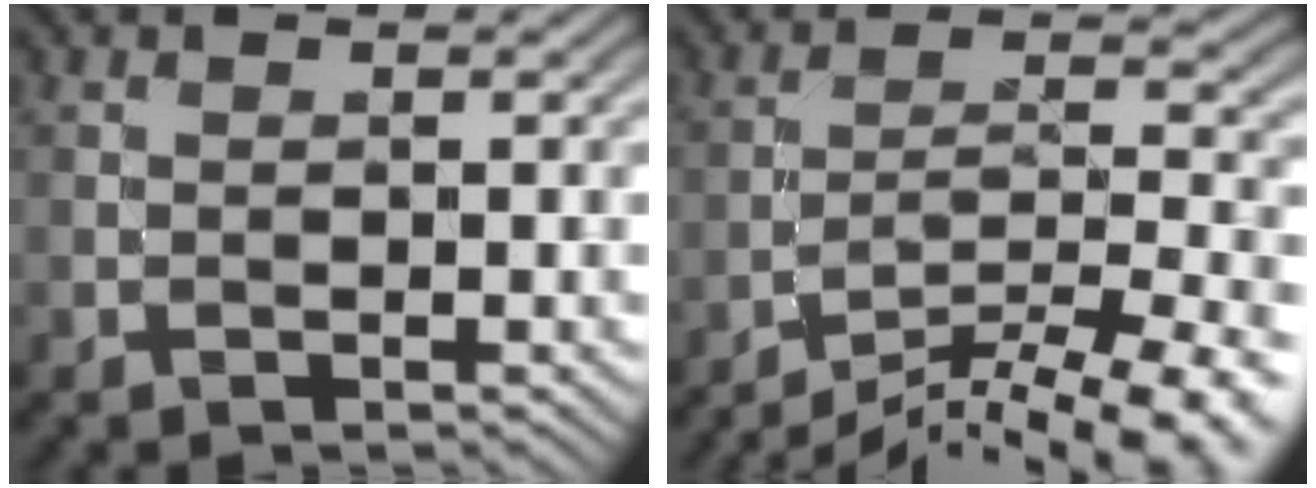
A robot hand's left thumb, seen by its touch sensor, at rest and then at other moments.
{"total": 14.8, "force": [-11.9, 3.7, 8.1], "torque": [-0.121, 0.000, -0.167]}